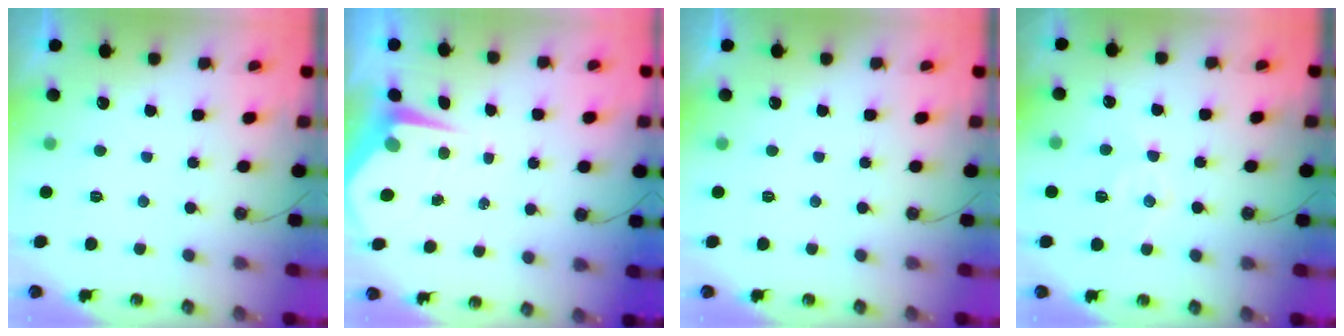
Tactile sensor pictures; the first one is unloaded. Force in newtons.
{"total": 5.1, "press": 5.0, "slide": 0.7}
{"total": 0.0}
{"total": 8.0, "press": 8.0, "slide": 0.6}